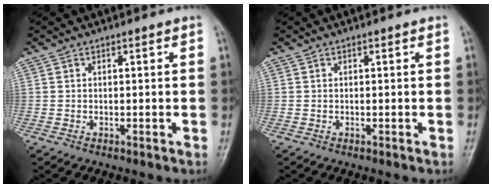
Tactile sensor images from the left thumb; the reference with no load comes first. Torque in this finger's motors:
{"motor_torque": [0.00, 0.00, -0.02, 0.00, 0.00]}